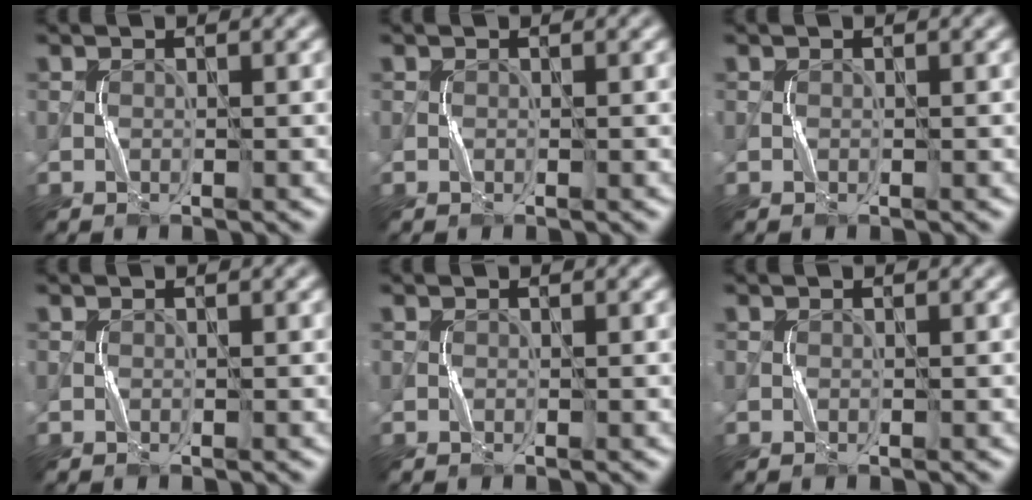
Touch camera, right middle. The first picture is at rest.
{"total": 0.0}
{"total": 0.0}
{"total": 0.0}
{"total": 0.0}
{"total": 0.0}